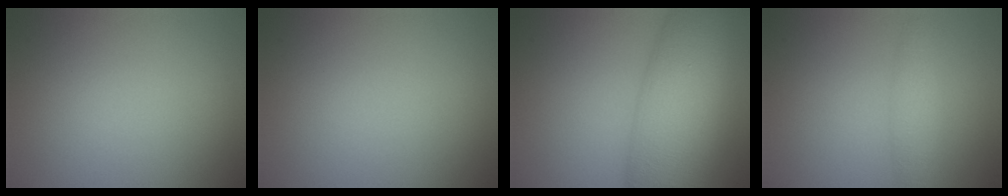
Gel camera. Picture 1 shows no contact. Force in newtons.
{"total": 0.0}
{"total": 11.0, "press": 11.0, "slide": 0.3}
{"total": 1.9, "press": 1.9, "slide": 0.1}